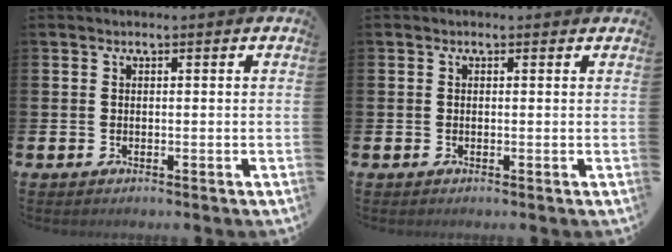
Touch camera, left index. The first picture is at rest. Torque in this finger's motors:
{"motor_torque": [0.97, -1.17, 0.03, 0.02]}